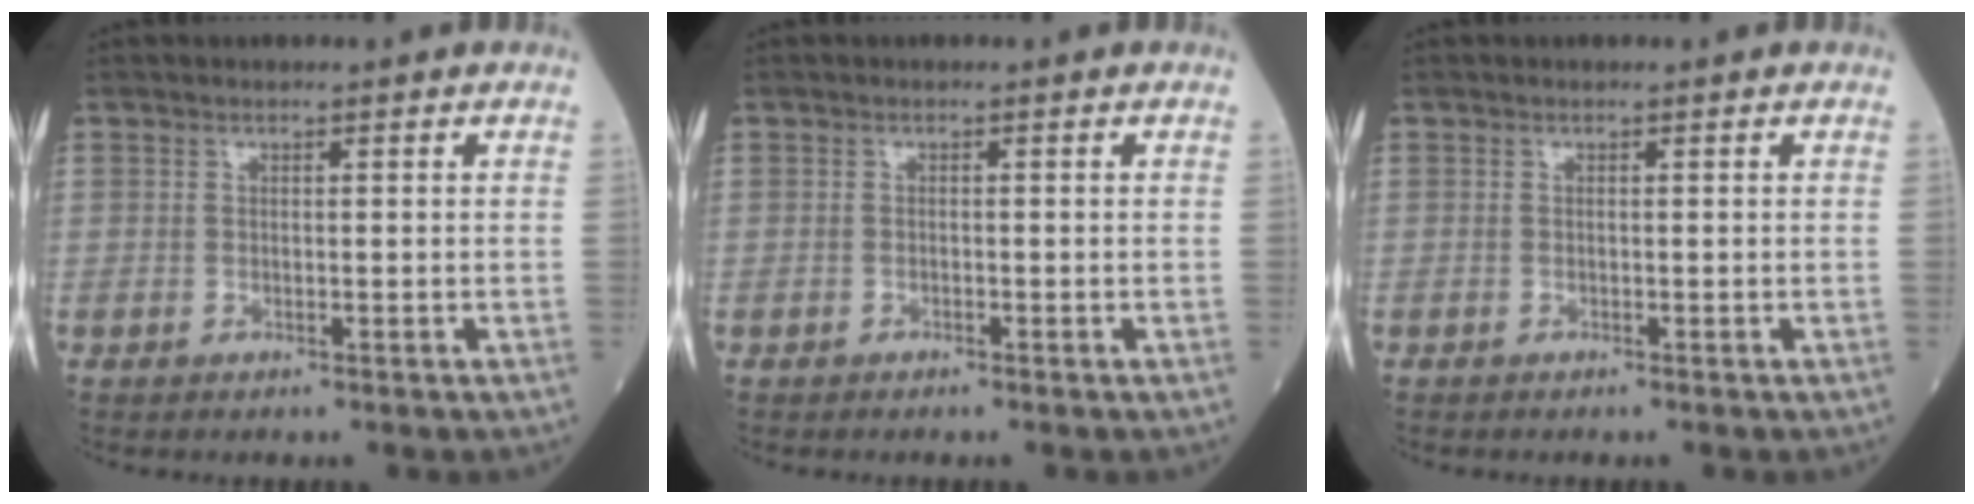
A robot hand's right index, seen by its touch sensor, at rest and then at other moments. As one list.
[{"total": 0.0}, {"total": 0.0}]